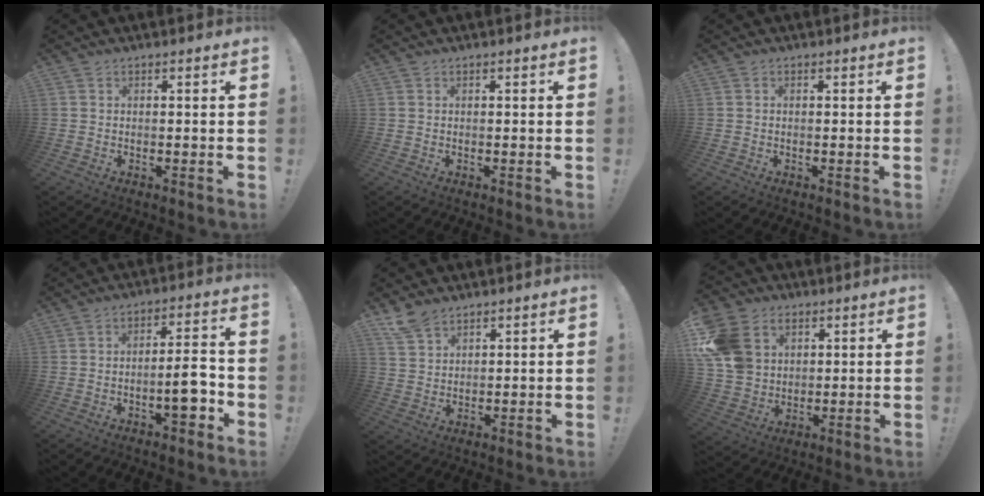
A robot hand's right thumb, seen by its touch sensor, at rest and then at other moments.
{"total": 0.0}
{"total": 0.0}
{"total": 9.1, "force": [-3.6, 2.6, 8.0], "torque": [-0.105, 0.013, -0.059]}
{"total": 6.8, "force": [5.4, 3.7, 1.9], "torque": [-0.034, -0.031, 0.106]}
{"total": 15.8, "force": [5.6, 12.5, 7.9], "torque": [-0.141, -0.015, 0.117]}